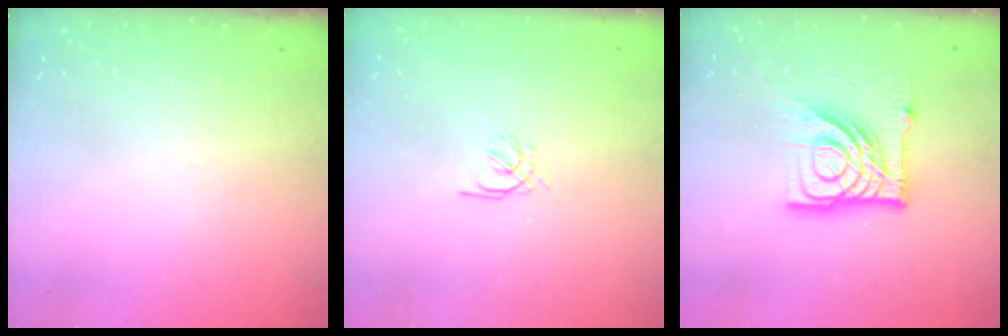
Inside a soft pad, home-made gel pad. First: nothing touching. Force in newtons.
{"total": 1.2, "press": 1.0, "slide": 0.5}
{"total": 16.2, "press": 16.2, "slide": 1.7}